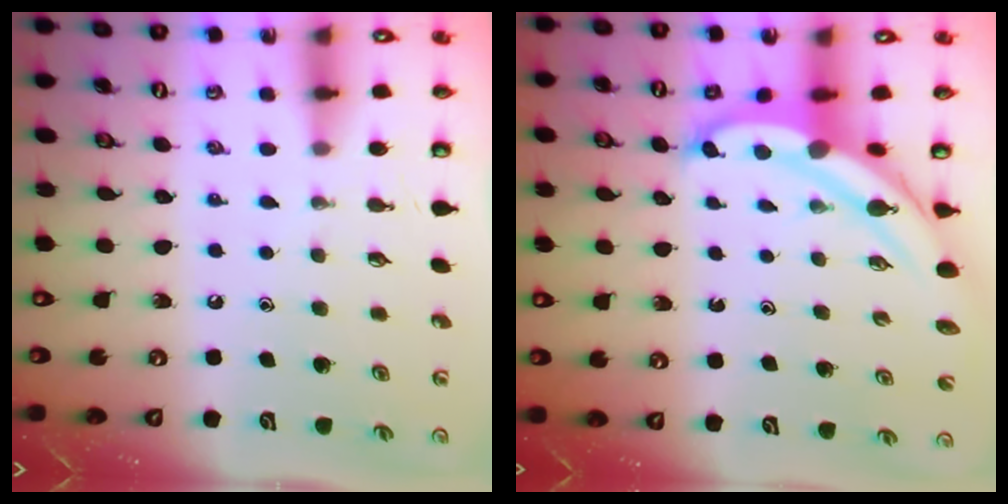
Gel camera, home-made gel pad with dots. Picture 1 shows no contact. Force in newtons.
{"total": 5.9, "press": 5.9, "slide": 0.3}